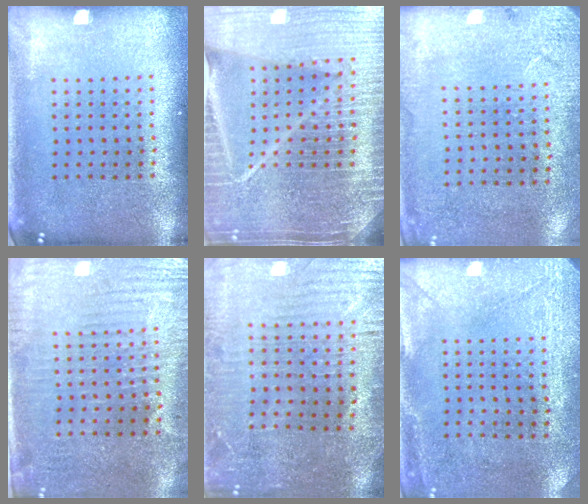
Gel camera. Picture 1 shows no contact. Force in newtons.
{"total": 6.7, "press": 5.8, "slide": 3.4}
{"total": 2.6, "press": 2.4, "slide": 1.1}
{"total": 3.1, "press": 2.7, "slide": 1.5}
{"total": 1.6, "press": 1.5, "slide": 0.5}
{"total": 2.9, "press": 2.5, "slide": 1.5}